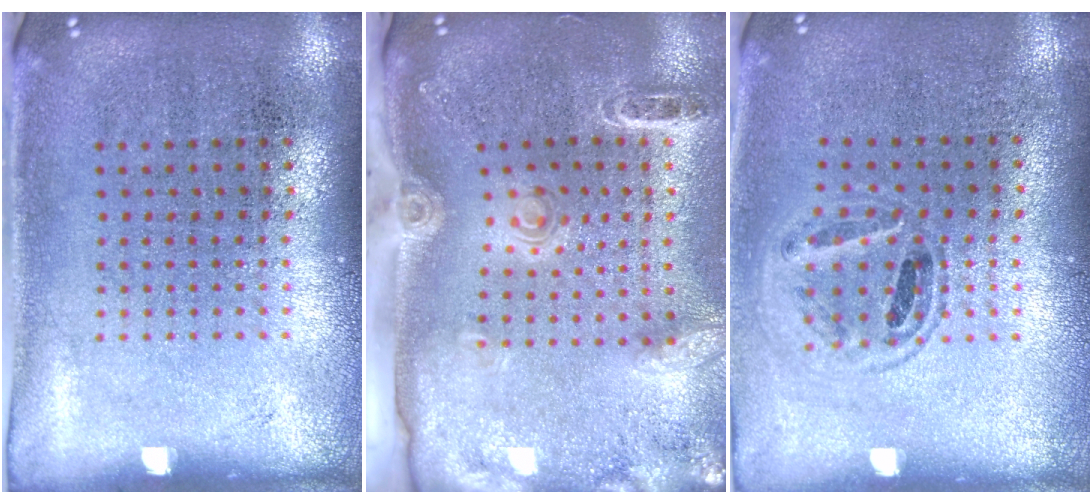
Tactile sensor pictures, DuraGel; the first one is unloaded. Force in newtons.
{"total": 2.0, "press": 1.8, "slide": 0.8}
{"total": 1.0, "press": 1.0, "slide": 0.3}